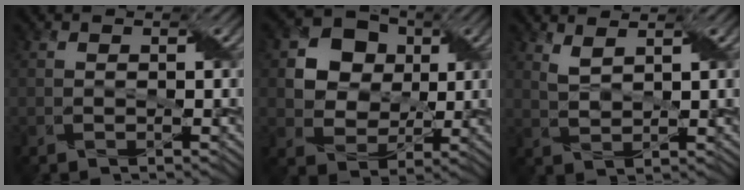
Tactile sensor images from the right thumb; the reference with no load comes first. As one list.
[{"total": 9.2, "force": [2.8, 7.6, 4.3], "torque": [-0.123, 0.010, 0.043]}, {"total": 2.4, "force": [1.9, 0.5, 1.4], "torque": [-0.037, 0.001, 0.045]}]